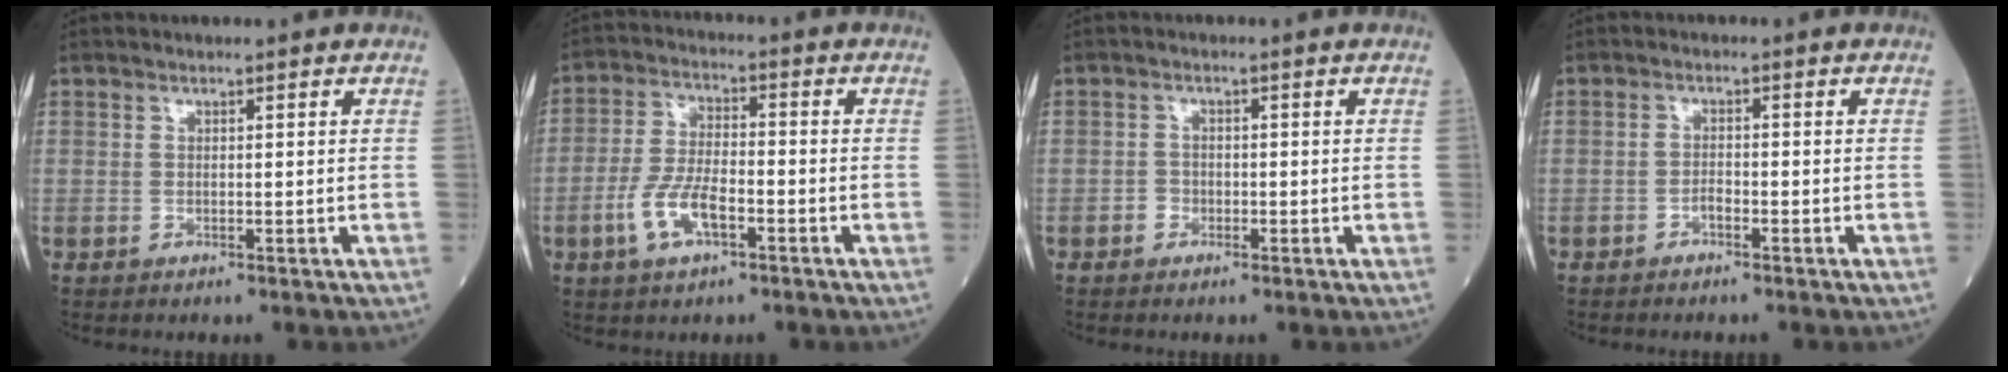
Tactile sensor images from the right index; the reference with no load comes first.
{"total": 7.6, "force": [-3.1, 2.6, 6.4], "torque": [-0.136, 0.001, -0.061]}
{"total": 1.3, "force": [-0.7, 1.1, 0.4], "torque": [0.001, 0.007, -0.013]}
{"total": 1.2, "force": [-0.9, 0.3, 0.8], "torque": [-0.015, 0.003, -0.015]}